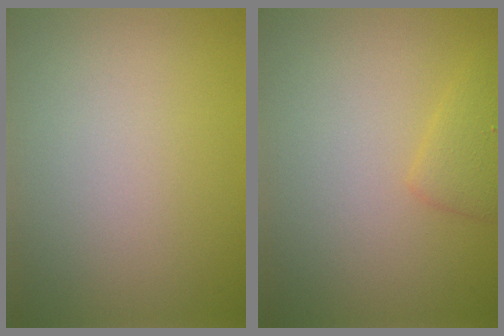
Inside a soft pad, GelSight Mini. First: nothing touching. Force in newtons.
{"total": 1.9, "press": 1.9, "slide": 0.0}